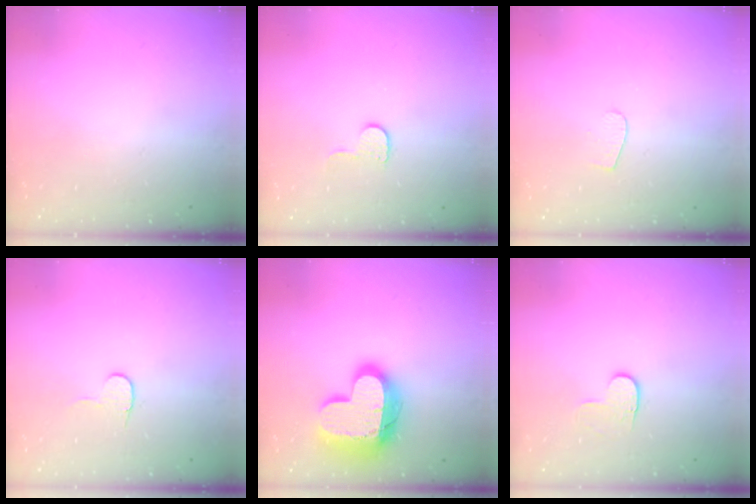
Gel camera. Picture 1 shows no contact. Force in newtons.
{"total": 5.4, "press": 5.4, "slide": 0.5}
{"total": 3.7, "press": 3.7, "slide": 0.3}
{"total": 6.1, "press": 6.0, "slide": 0.5}
{"total": 19.1, "press": 19.0, "slide": 1.5}
{"total": 3.4, "press": 3.4, "slide": 0.3}